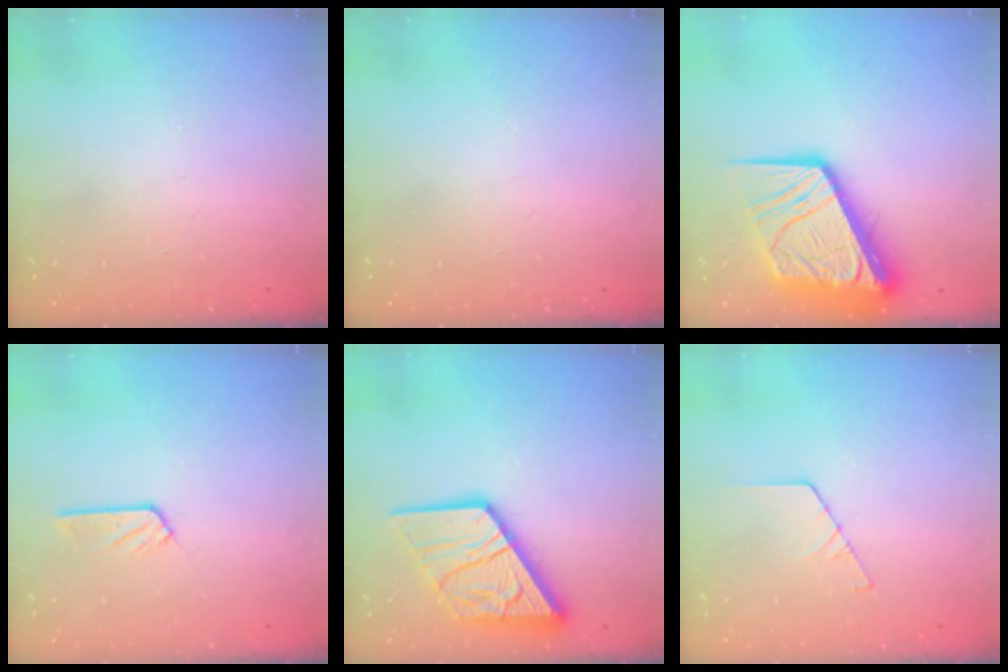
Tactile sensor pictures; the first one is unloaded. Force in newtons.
{"total": 0.0}
{"total": 21.9, "press": 21.8, "slide": 2.9}
{"total": 5.3, "press": 5.3, "slide": 0.3}
{"total": 16.1, "press": 16.0, "slide": 1.6}
{"total": 2.2, "press": 2.2, "slide": 0.0}